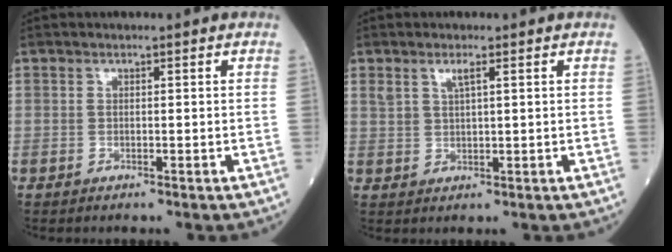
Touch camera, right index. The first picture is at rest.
{"total": 2.4, "force": [1.4, 0.6, 1.9], "torque": [-0.042, 0.008, 0.030]}